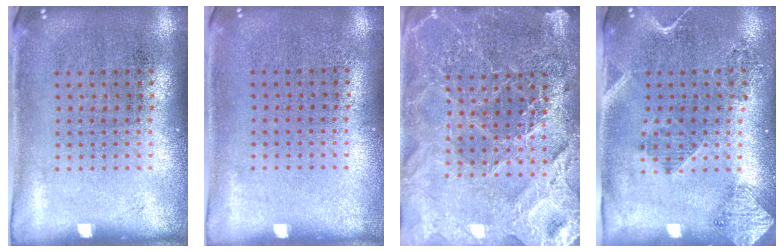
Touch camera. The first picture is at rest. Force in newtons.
{"total": 0.0}
{"total": 4.4, "press": 4.1, "slide": 1.6}
{"total": 1.9, "press": 1.6, "slide": 0.9}